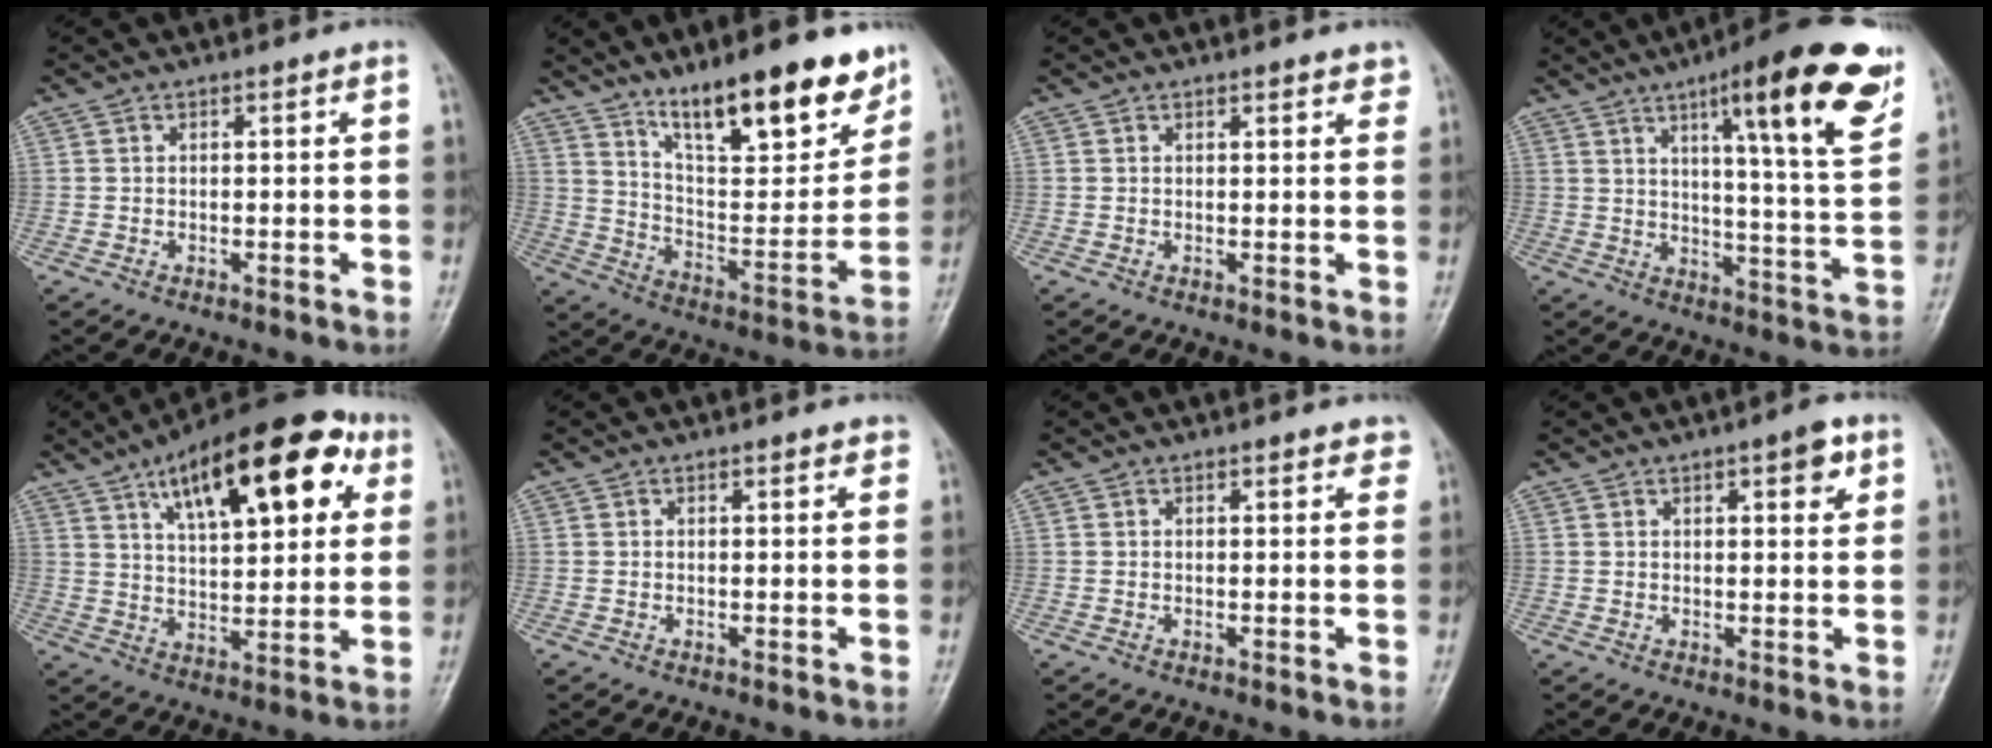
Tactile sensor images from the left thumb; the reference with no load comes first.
{"total": 20.3, "force": [13.9, 6.1, 13.5], "torque": [-0.162, -0.076, 0.232]}
{"total": 2.1, "force": [1.6, 0.8, 1.1], "torque": [0.000, -0.004, 0.015]}
{"total": 20.9, "force": [11.1, 3.5, 17.3], "torque": [-0.210, -0.043, 0.158]}
{"total": 22.2, "force": [9.8, 9.2, 17.7], "torque": [-0.236, -0.007, 0.150]}
{"total": 1.4, "force": [1.0, 0.6, 0.7], "torque": [-0.003, -0.002, 0.010]}
{"total": 2.2, "force": [1.7, 0.9, 1.1], "torque": [0.008, -0.002, 0.014]}
{"total": 4.3, "force": [2.2, 1.4, 3.4], "torque": [-0.035, -0.008, 0.027]}